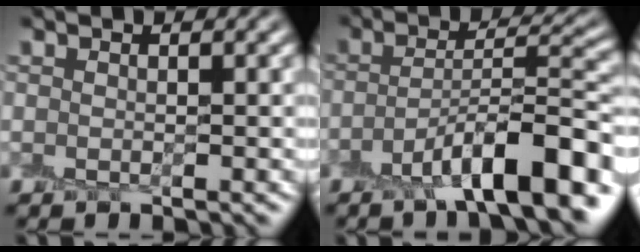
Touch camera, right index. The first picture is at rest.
{"total": 9.1, "force": [-4.8, 2.2, 7.4], "torque": [-0.110, 0.014, -0.081]}